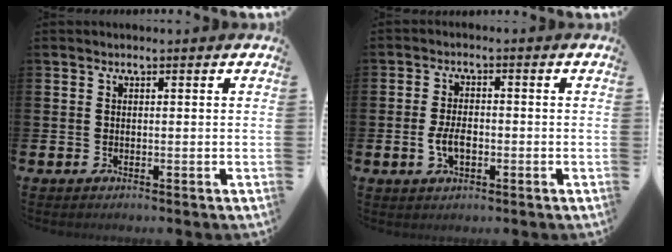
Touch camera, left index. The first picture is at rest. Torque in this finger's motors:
{"motor_torque": [1.02, 0.35, 0.11, 0.13]}